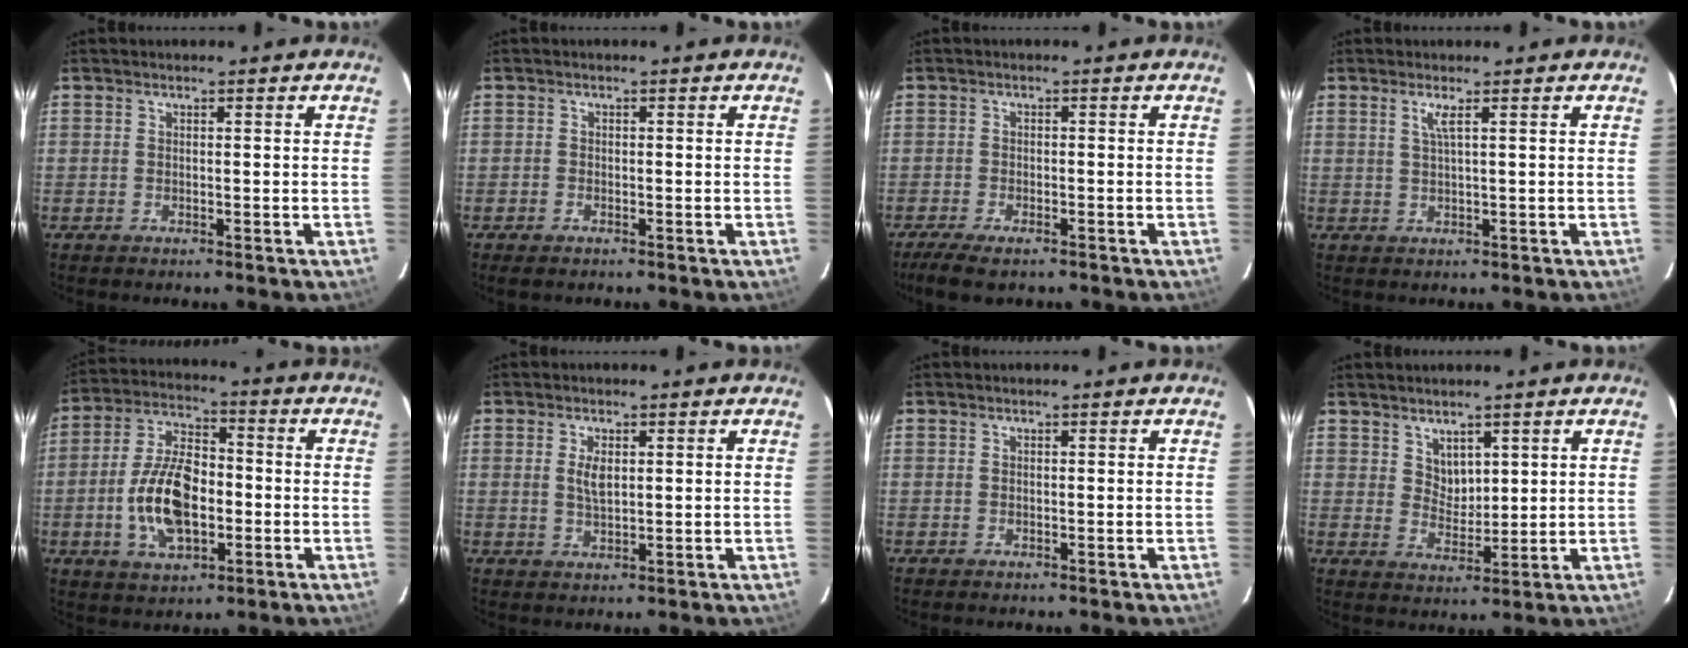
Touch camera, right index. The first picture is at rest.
{"total": 1.4, "force": [-1.0, 0.7, 0.6], "torque": [-0.015, -0.002, -0.020]}
{"total": 6.3, "force": [-4.9, 1.8, 3.6], "torque": [-0.090, -0.022, -0.086]}
{"total": 1.9, "force": [0.8, -0.4, 1.6], "torque": [-0.033, -0.003, 0.018]}
{"total": 14.0, "force": [-2.9, 7.5, 11.4], "torque": [-0.230, 0.011, -0.048]}
{"total": 3.3, "force": [0.8, 1.5, 2.8], "torque": [-0.053, -0.001, 0.015]}
{"total": 0.0}
{"total": 4.2, "force": [2.7, 2.6, 1.7], "torque": [-0.021, 0.000, 0.056]}